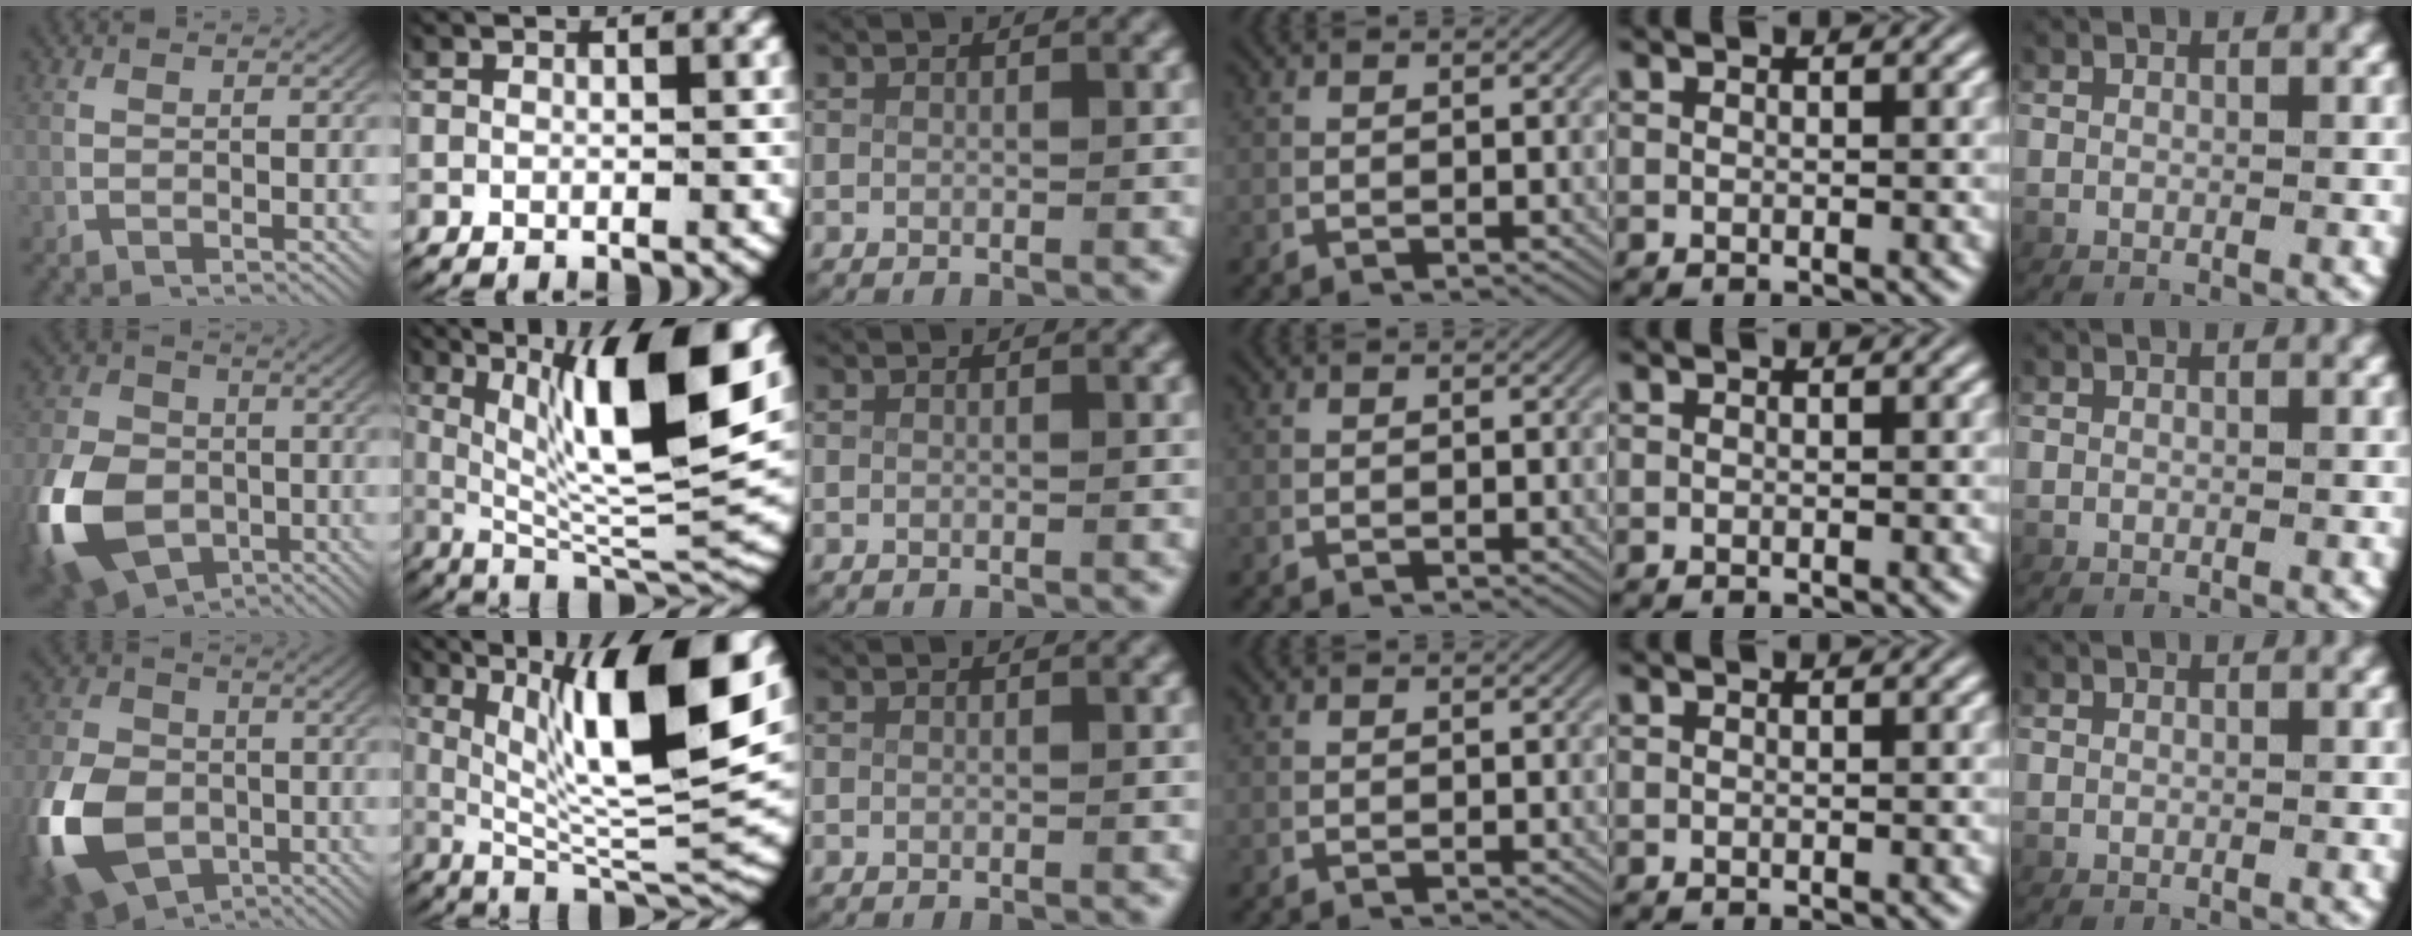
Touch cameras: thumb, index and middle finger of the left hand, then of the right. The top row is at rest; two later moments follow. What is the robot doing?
{"motion": "lift_and_place", "object": "scissors"}